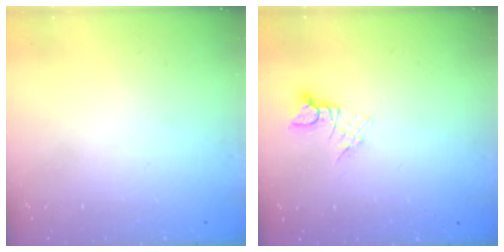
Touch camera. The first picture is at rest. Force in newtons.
{"total": 3.2, "press": 3.2, "slide": 0.2}